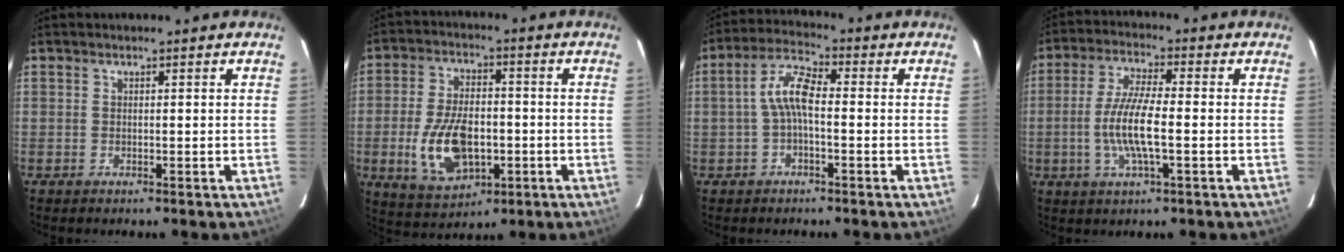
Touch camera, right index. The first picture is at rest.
{"total": 13.3, "force": [-3.2, 7.4, 10.5], "torque": [-0.215, -0.004, -0.043]}
{"total": 5.9, "force": [-0.8, 2.1, 5.4], "torque": [-0.118, 0.020, -0.019]}
{"total": 9.3, "force": [-1.8, 1.7, 9.0], "torque": [-0.180, -0.004, -0.038]}